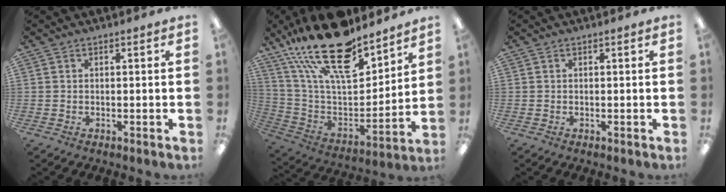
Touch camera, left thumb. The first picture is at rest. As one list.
[{"total": 24.4, "force": [16.8, 9.8, 14.8], "torque": [-0.274, -0.104, 0.292]}, {"total": 0.0}]